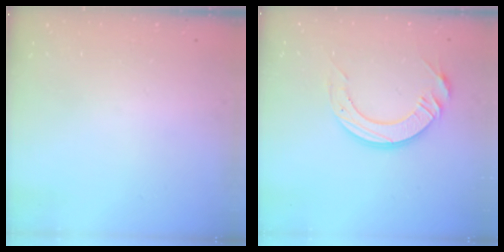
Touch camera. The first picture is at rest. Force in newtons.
{"total": 12.8, "press": 12.7, "slide": 1.2}